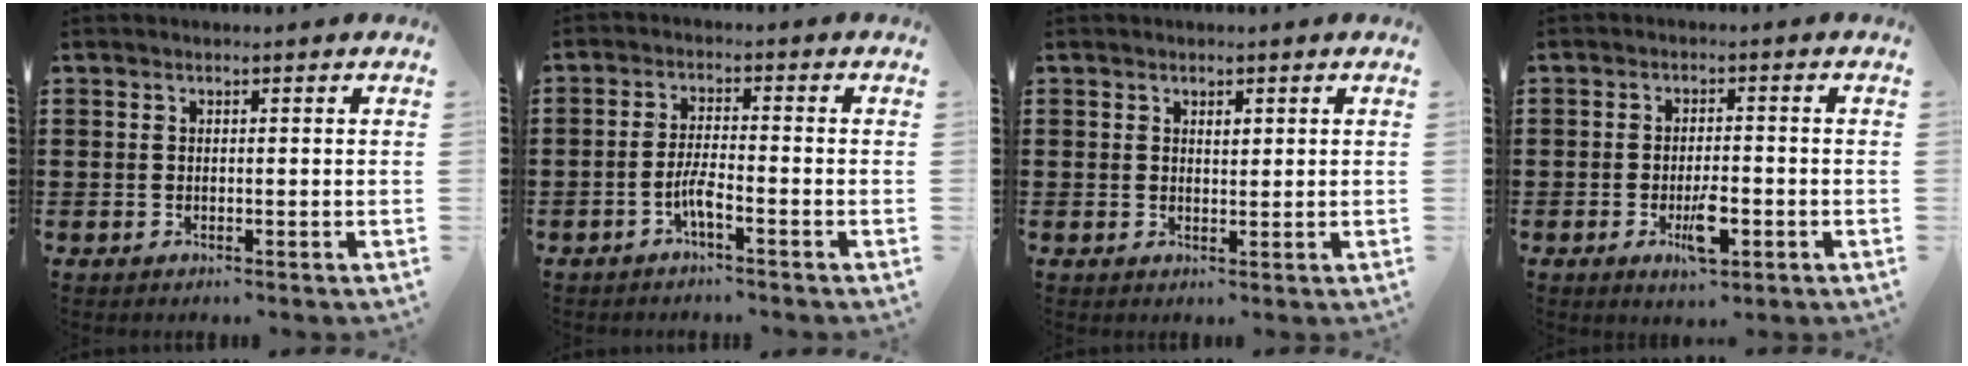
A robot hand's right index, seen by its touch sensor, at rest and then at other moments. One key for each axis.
{"total": 3.8, "fx": -2.1, "fy": 0.4, "fz": 3.2, "tx": -0.069, "ty": -0.004, "tz": -0.042}
{"total": 1.2, "fx": 0.6, "fy": 0.6, "fz": 0.8, "tx": -0.008, "ty": 0.001, "tz": 0.009}
{"total": 5.7, "fx": -2.1, "fy": 1.9, "fz": 4.9, "tx": -0.083, "ty": 0.002, "tz": -0.034}